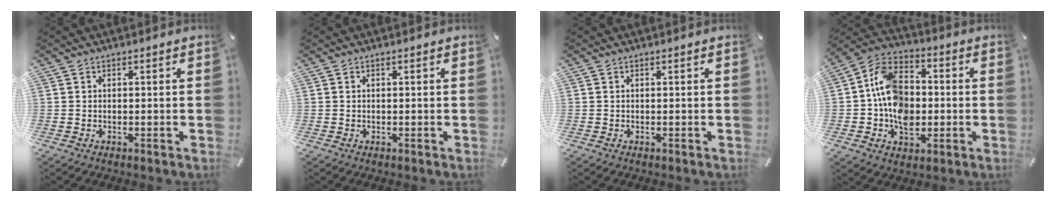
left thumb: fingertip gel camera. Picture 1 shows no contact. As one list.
[{"total": 0.0}, {"total": 0.0}, {"total": 13.4, "force": [-2.0, 10.6, 8.0], "torque": [-0.161, 0.019, -0.035]}]